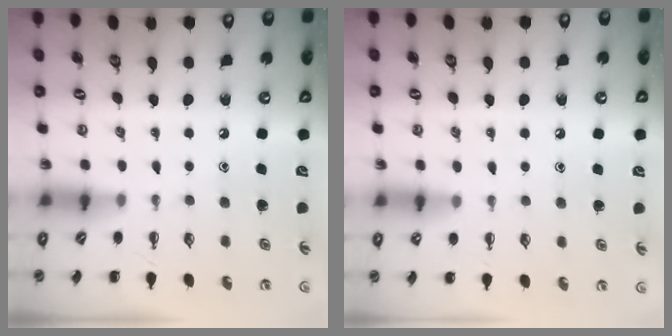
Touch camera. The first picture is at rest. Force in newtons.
{"total": 7.7, "press": 7.2, "slide": 2.8}